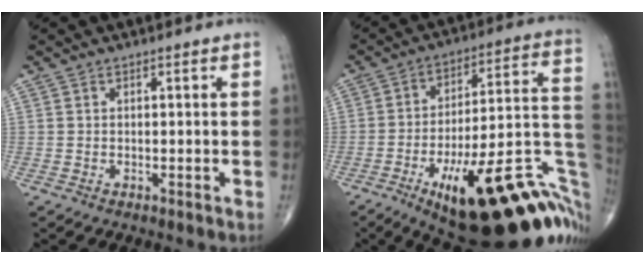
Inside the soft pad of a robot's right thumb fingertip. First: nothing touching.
{"total": 32.0, "force": [-12.0, 10.5, 27.7], "torque": [-0.303, 0.053, -0.164]}